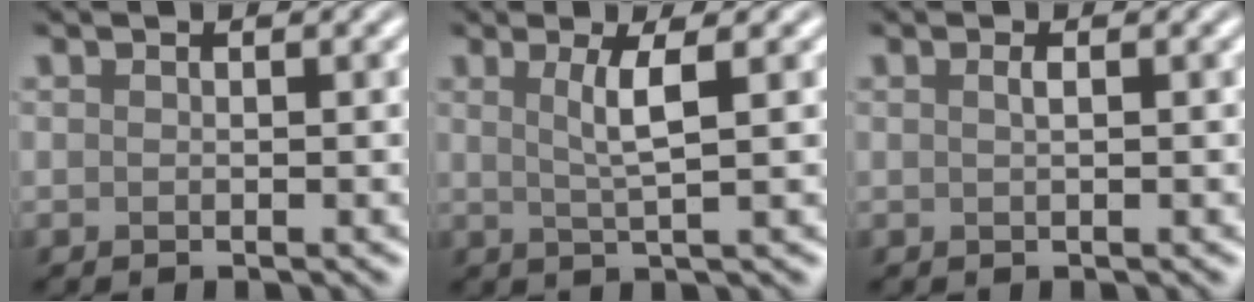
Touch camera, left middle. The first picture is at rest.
{"total": 3.1, "force": [0.8, 0.5, 2.9], "torque": [-0.051, 0.000, 0.016]}
{"total": 0.9, "force": [0.3, 0.3, 0.8], "torque": [-0.012, 0.005, 0.003]}